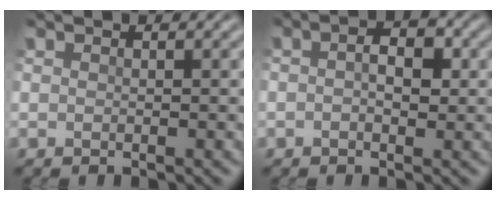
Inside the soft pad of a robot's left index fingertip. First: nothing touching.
{"total": 3.3, "force": [0.2, 1.9, 2.7], "torque": [-0.036, 0.001, -0.009]}